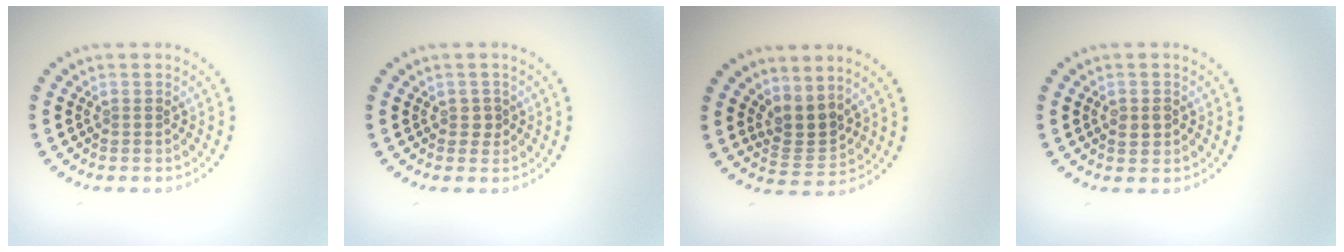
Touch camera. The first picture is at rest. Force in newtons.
{"total": 0.9, "press": 0.9, "slide": 0.2}
{"total": 2.8, "press": 2.1, "slide": 1.8}
{"total": 1.5, "press": 1.5, "slide": 0.4}